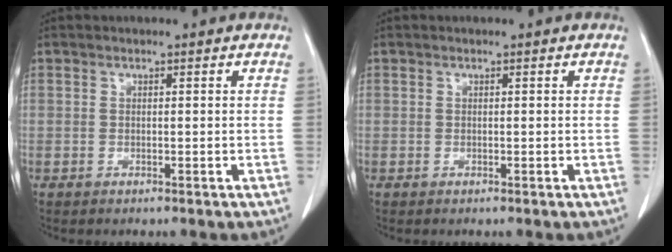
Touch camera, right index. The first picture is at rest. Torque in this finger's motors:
{"motor_torque": [0.00, 0.00, 0.00, 0.00]}